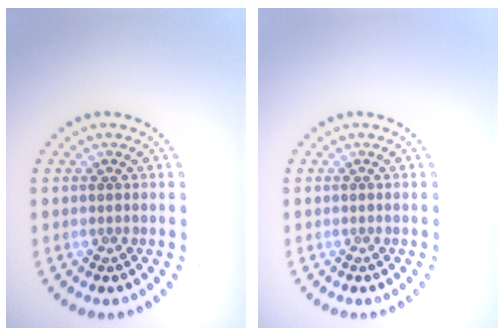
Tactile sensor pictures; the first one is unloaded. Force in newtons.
{"total": 0.0}